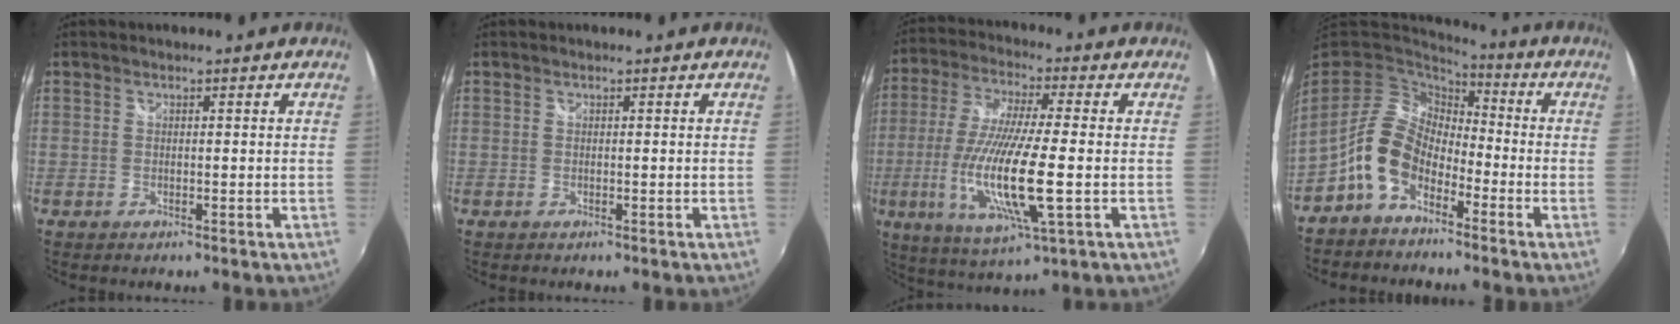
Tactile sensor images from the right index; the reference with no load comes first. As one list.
[{"total": 0.0}, {"total": 17.1, "force": [-3.8, 2.7, 16.4], "torque": [-0.332, -0.028, -0.065]}, {"total": 10.9, "force": [-5.5, 7.1, 6.3], "torque": [-0.126, 0.016, -0.107]}]